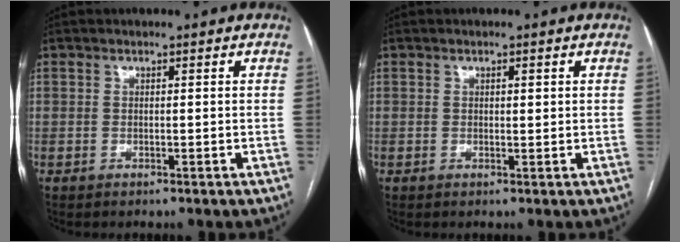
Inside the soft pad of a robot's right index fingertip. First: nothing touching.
{"total": 0.9, "force": [0.3, 0.3, 0.8], "torque": [-0.013, 0.000, 0.005]}